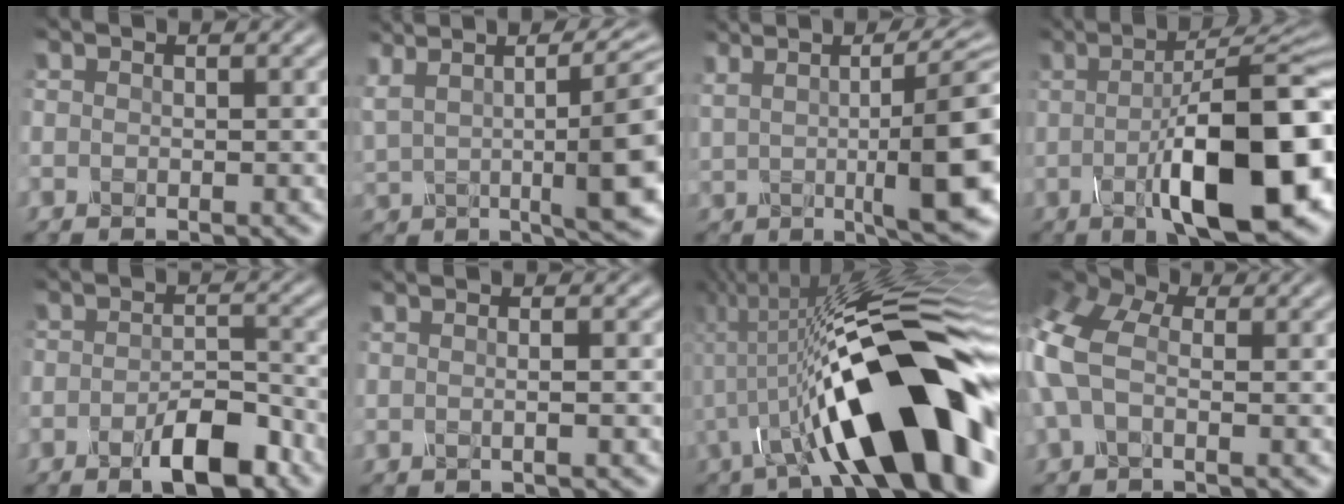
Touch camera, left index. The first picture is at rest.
{"total": 11.8, "force": [3.3, 3.4, 10.8], "torque": [-0.154, 0.022, 0.061]}
{"total": 12.0, "force": [1.2, 3.0, 11.5], "torque": [-0.131, 0.009, 0.028]}
{"total": 14.8, "force": [-2.2, 4.8, 13.8], "torque": [-0.168, 0.004, -0.038]}
{"total": 5.1, "force": [-2.8, 2.2, 3.6], "torque": [-0.050, 0.006, -0.047]}
{"total": 1.8, "force": [0.3, 0.8, 1.5], "torque": [-0.004, 0.000, -0.014]}
{"total": 17.0, "force": [-3.7, 5.0, 15.8], "torque": [-0.225, 0.040, -0.072]}
{"total": 7.6, "force": [1.0, 4.9, 5.8], "torque": [-0.165, 0.018, 0.010]}